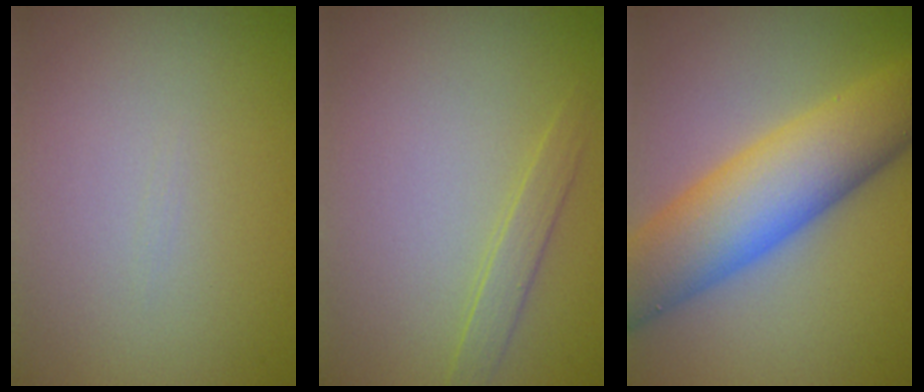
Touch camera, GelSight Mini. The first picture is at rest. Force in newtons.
{"total": 1.4, "press": 1.4, "slide": 0.0}
{"total": 9.5, "press": 9.5, "slide": 0.3}